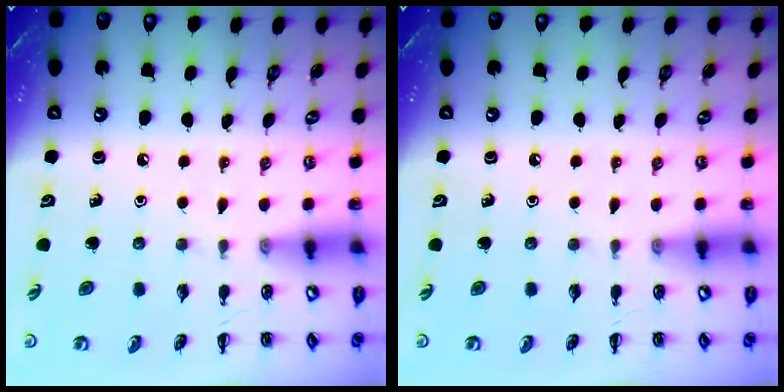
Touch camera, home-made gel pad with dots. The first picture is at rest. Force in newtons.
{"total": 0.0}